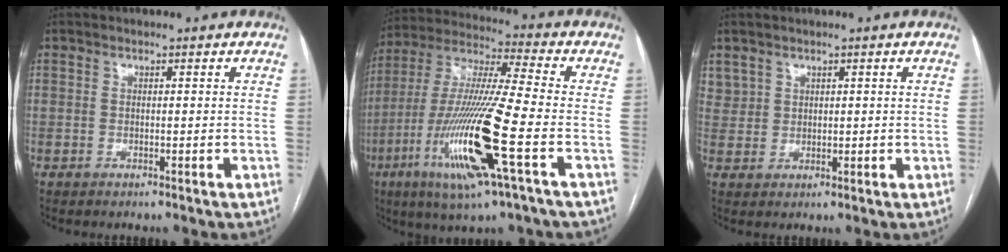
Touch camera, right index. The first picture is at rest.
{"total": 19.0, "force": [-6.6, 0.7, 17.8], "torque": [-0.381, -0.026, -0.127]}
{"total": 3.0, "force": [1.9, 2.4, 0.2], "torque": [0.003, 0.006, 0.040]}